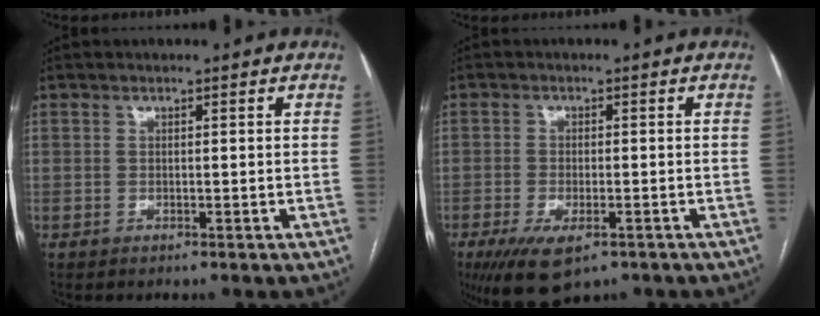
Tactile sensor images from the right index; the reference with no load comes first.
{"total": 8.0, "force": [-4.8, 3.2, 5.6], "torque": [-0.094, -0.014, -0.073]}